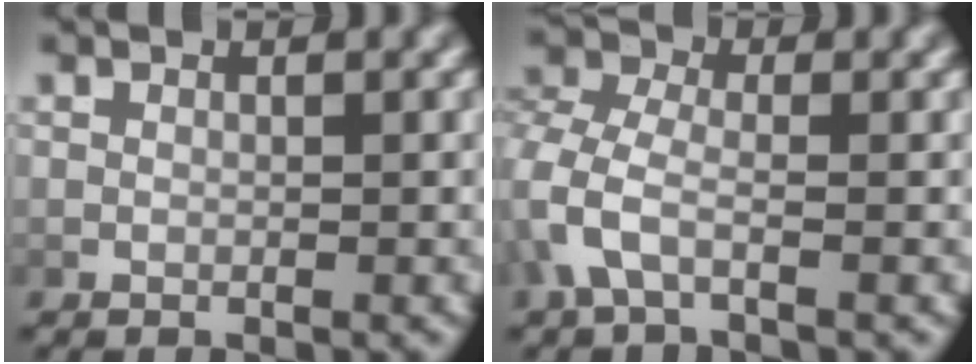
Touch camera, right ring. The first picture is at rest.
{"total": 3.2, "force": [-0.4, 2.1, 2.4], "torque": [-0.073, -0.018, -0.002]}